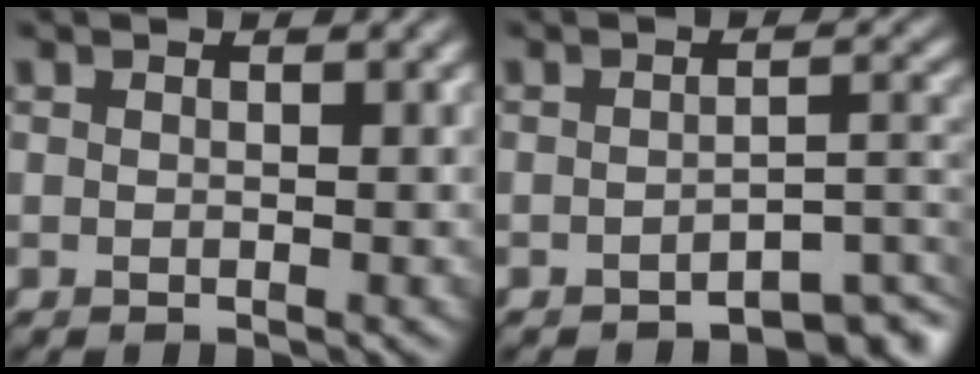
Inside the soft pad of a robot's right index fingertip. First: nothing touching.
{"total": 3.8, "force": [-3.1, 1.0, 2.0], "torque": [-0.019, 0.005, -0.040]}